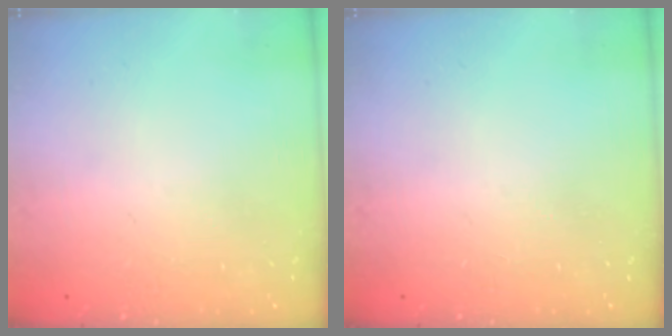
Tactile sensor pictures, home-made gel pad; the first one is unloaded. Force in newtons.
{"total": 0.0}